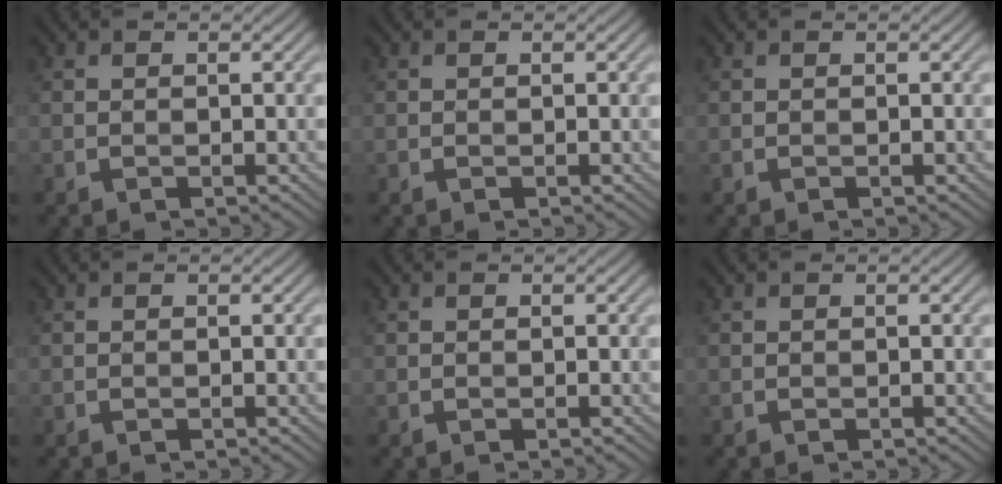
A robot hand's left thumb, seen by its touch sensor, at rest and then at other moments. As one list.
[{"total": 0.0}, {"total": 0.0}, {"total": 0.0}, {"total": 0.0}, {"total": 0.0}]